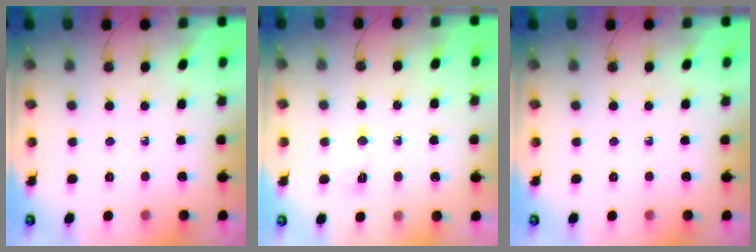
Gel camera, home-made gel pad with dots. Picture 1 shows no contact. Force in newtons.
{"total": 3.5, "press": 3.5, "slide": 0.5}
{"total": 0.0}